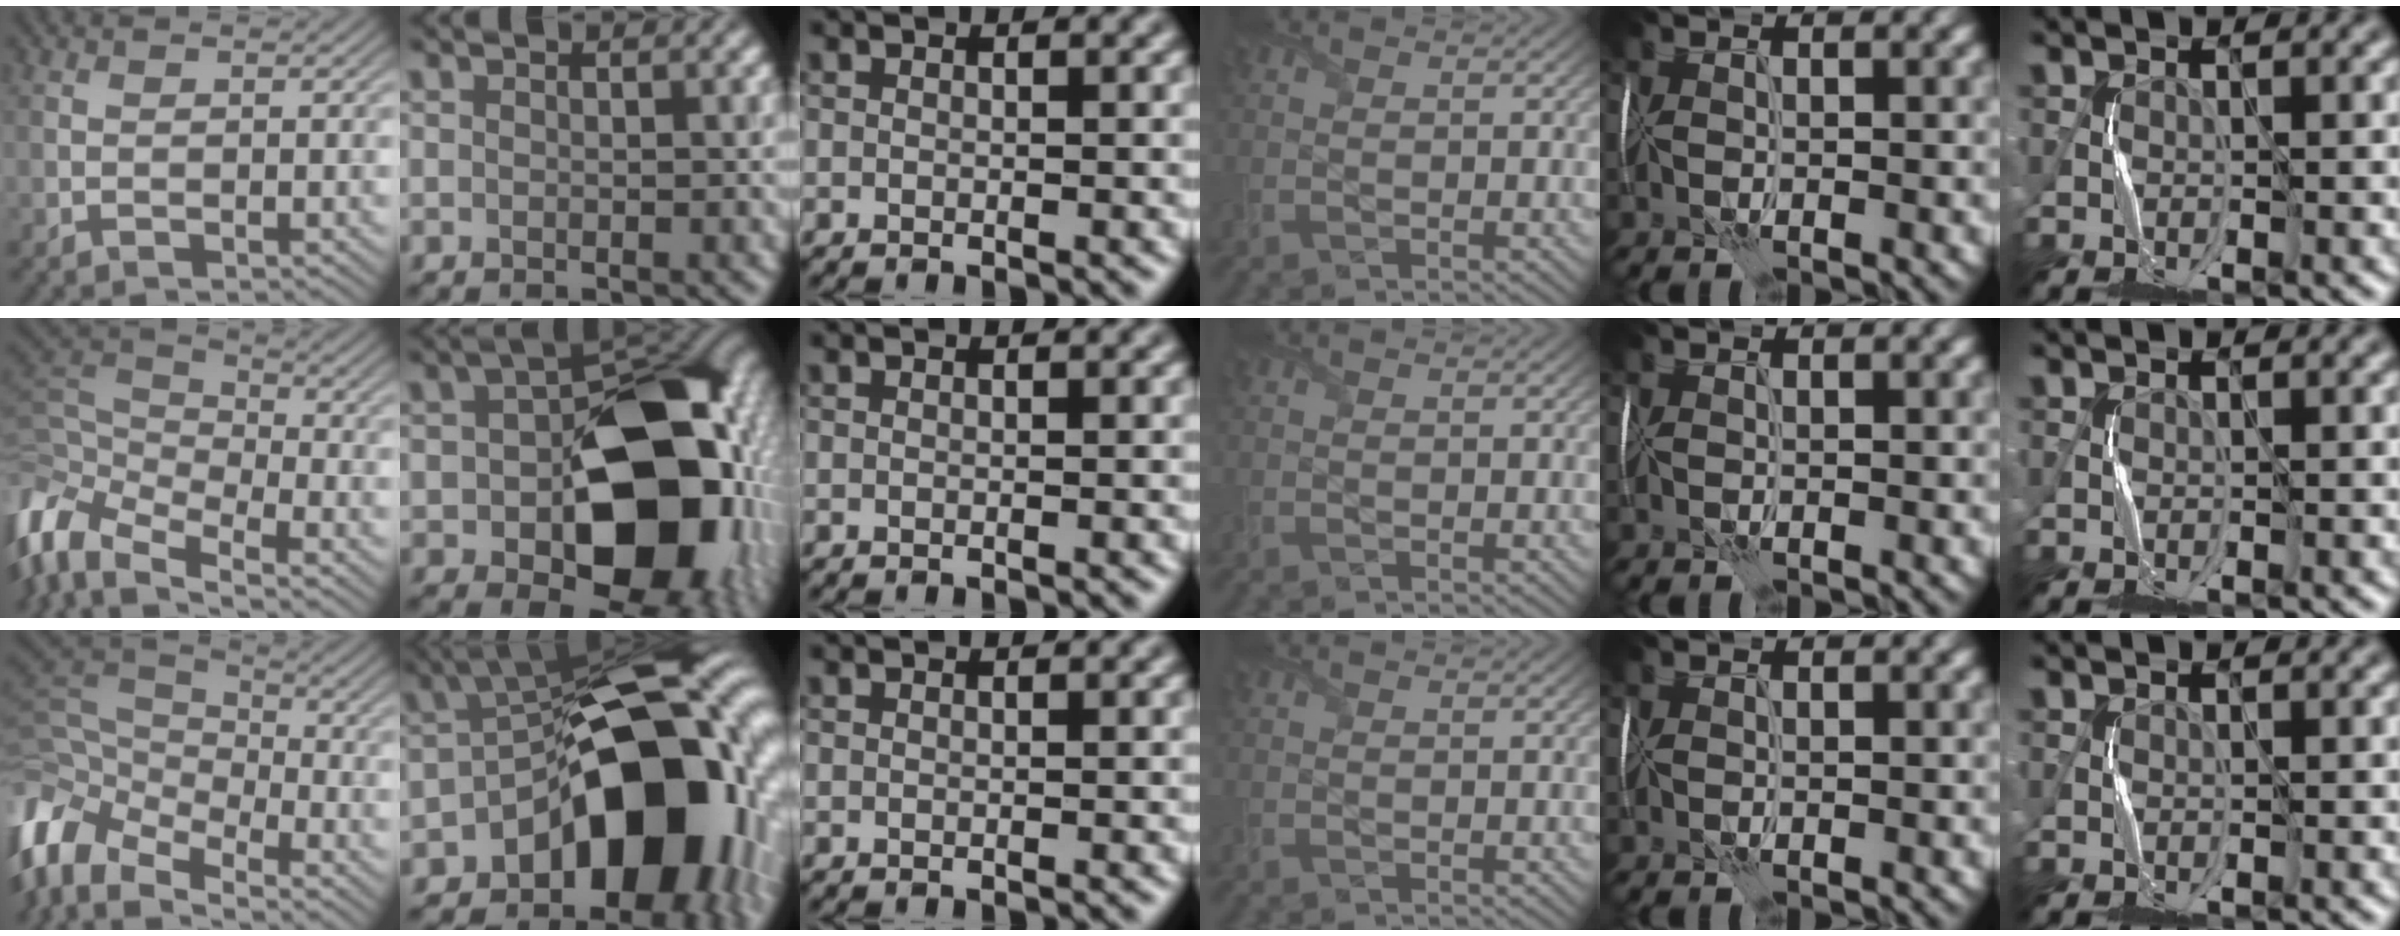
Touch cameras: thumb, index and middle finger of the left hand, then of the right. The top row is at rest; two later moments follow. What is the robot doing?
{"motion": "wrap", "object": "plastic wrap"}